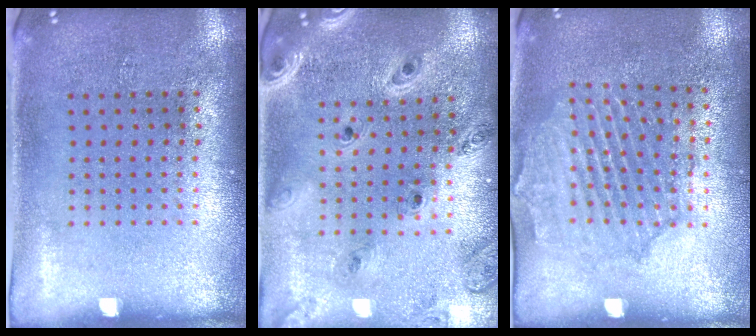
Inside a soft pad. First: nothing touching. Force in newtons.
{"total": 1.5, "press": 1.5, "slide": 0.3}
{"total": 1.6, "press": 1.6, "slide": 0.2}